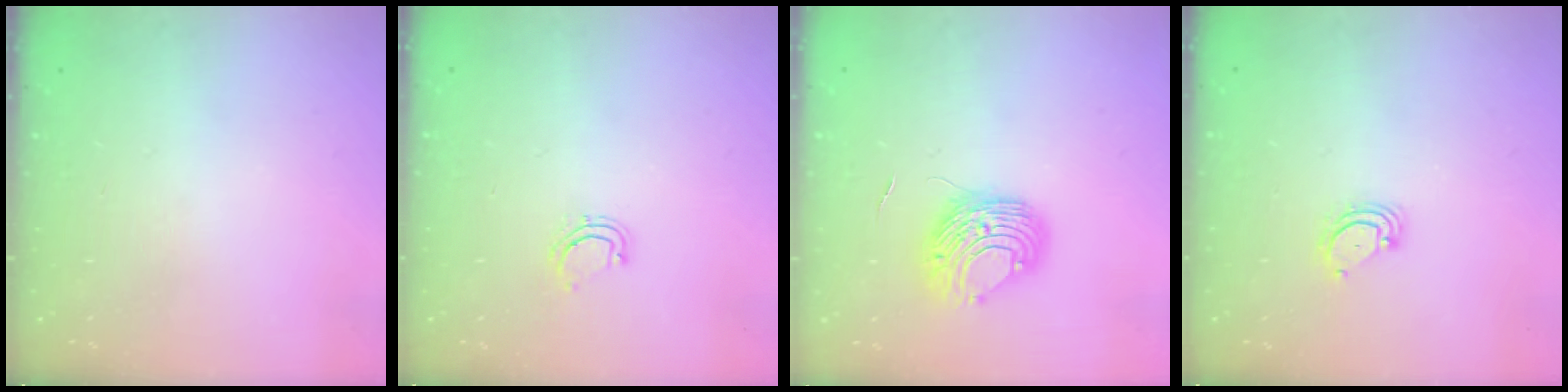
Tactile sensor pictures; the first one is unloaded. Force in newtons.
{"total": 4.2, "press": 4.0, "slide": 1.2}
{"total": 8.7, "press": 8.7, "slide": 0.4}
{"total": 3.2, "press": 3.2, "slide": 0.3}